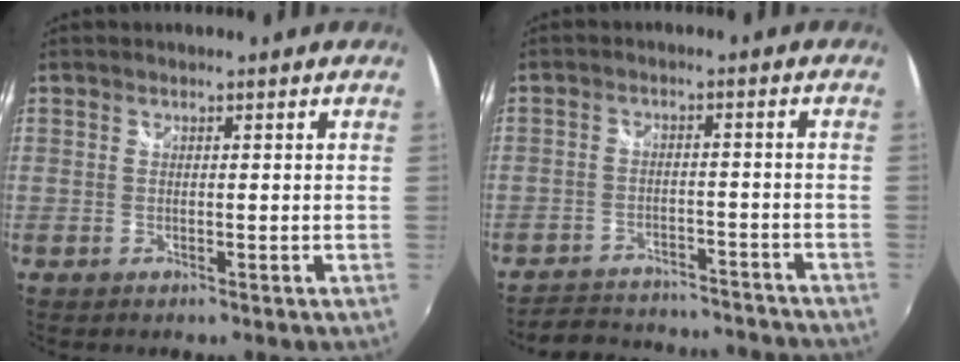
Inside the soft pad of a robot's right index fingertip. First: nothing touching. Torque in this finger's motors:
{"motor_torque": [-0.80, -0.64, 0.02, 0.01]}